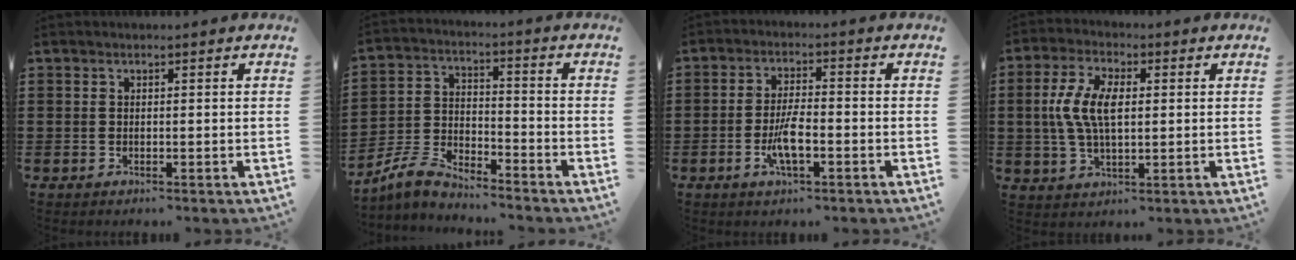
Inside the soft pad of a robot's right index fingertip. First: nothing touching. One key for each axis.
{"total": 5.8, "fx": -5.3, "fy": 1.1, "fz": 1.8, "tx": -0.058, "ty": -0.001, "tz": -0.112}
{"total": 5.6, "fx": -1.9, "fy": 1.3, "fz": 5.0, "tx": -0.105, "ty": -0.008, "tz": -0.037}
{"total": 7.8, "fx": 0.6, "fy": 3.8, "fz": 6.8, "tx": -0.152, "ty": 0.008, "tz": 0.003}